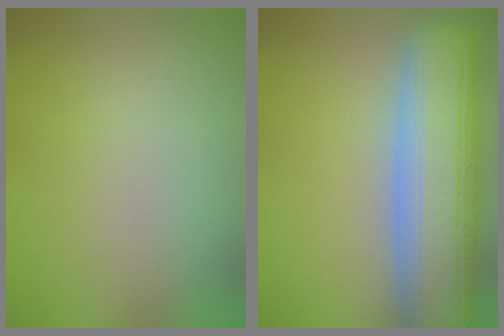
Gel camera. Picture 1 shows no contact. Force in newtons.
{"total": 11.1, "press": 11.0, "slide": 1.1}